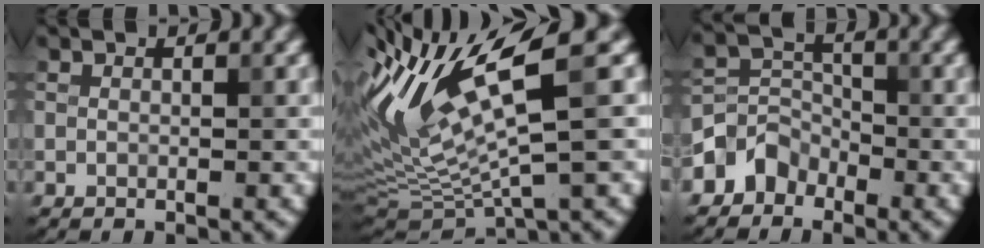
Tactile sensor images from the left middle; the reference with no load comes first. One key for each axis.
{"total": 9.6, "fx": 2.5, "fy": 2.4, "fz": 9.0, "tx": -0.179, "ty": 0.002, "tz": 0.052}
{"total": 3.0, "fx": -2.1, "fy": 2.2, "fz": 0.3, "tx": 0.004, "ty": 0.011, "tz": -0.047}